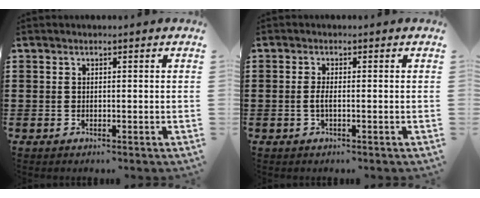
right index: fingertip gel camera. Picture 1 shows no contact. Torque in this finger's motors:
{"motor_torque": [2.14, 0.00, 0.24, 0.06]}